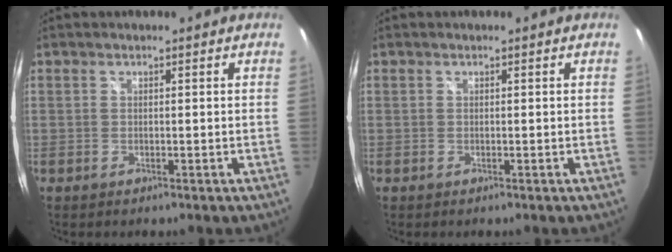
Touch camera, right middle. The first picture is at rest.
{"total": 0.0}